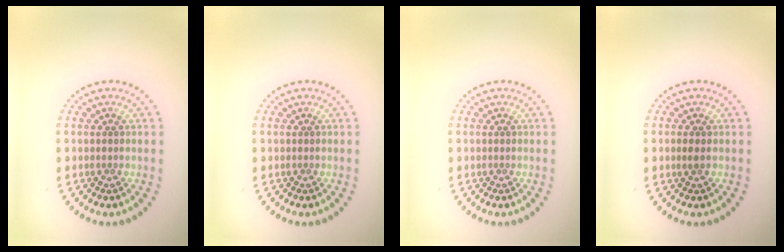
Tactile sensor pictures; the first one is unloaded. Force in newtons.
{"total": 0.0}
{"total": 0.0}
{"total": 0.7, "press": 0.7, "slide": 0.2}